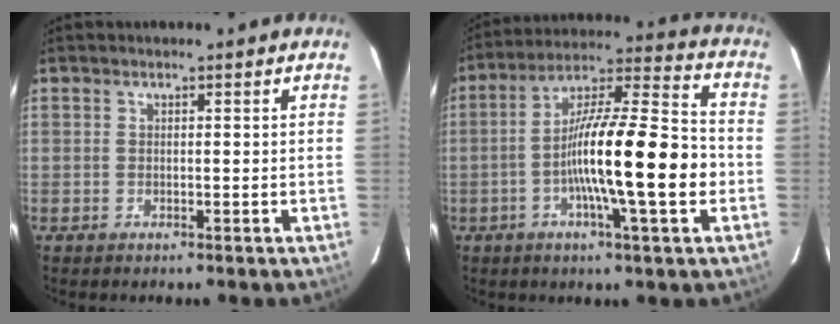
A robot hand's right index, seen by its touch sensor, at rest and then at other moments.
{"total": 17.5, "force": [-3.6, 1.1, 17.1], "torque": [-0.286, 0.005, -0.065]}